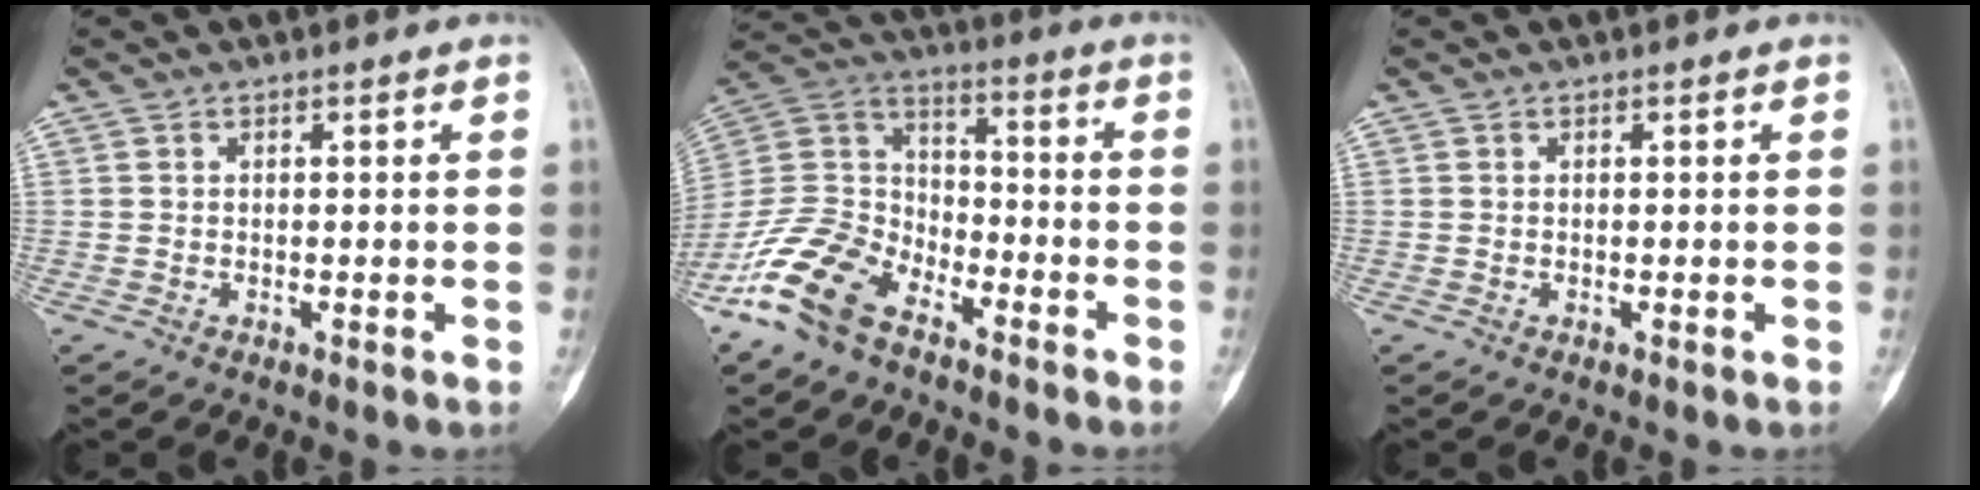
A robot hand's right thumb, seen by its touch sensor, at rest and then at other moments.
{"total": 15.1, "force": [-10.1, 8.2, 7.7], "torque": [-0.151, 0.066, -0.201]}
{"total": 0.0}